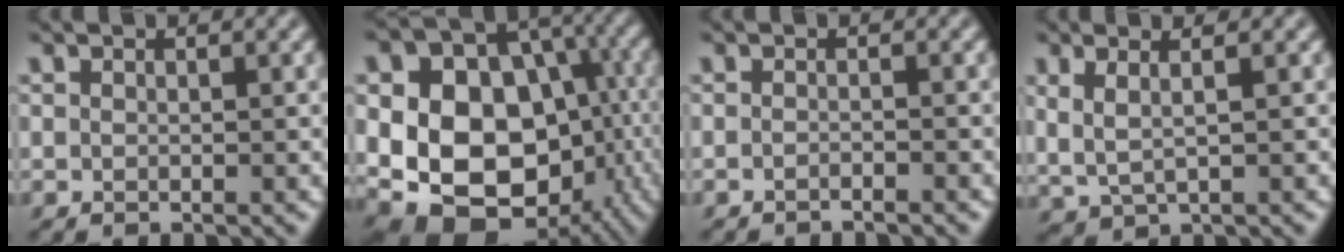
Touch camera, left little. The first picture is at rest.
{"total": 16.1, "force": [-2.4, 12.3, 10.0], "torque": [-0.151, -0.006, -0.028]}
{"total": 0.8, "force": [-0.7, -0.3, 0.1], "torque": [-0.001, 0.004, -0.016]}
{"total": 2.3, "force": [1.0, 0.5, 2.0], "torque": [-0.055, -0.002, 0.022]}